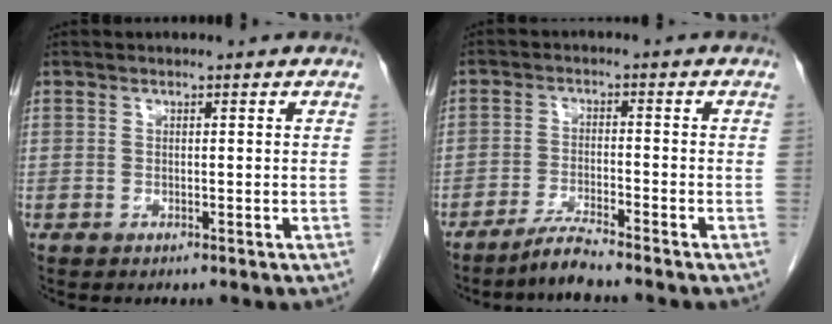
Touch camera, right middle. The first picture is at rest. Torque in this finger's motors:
{"motor_torque": [0.41, -0.58, 0.02, 0.04]}